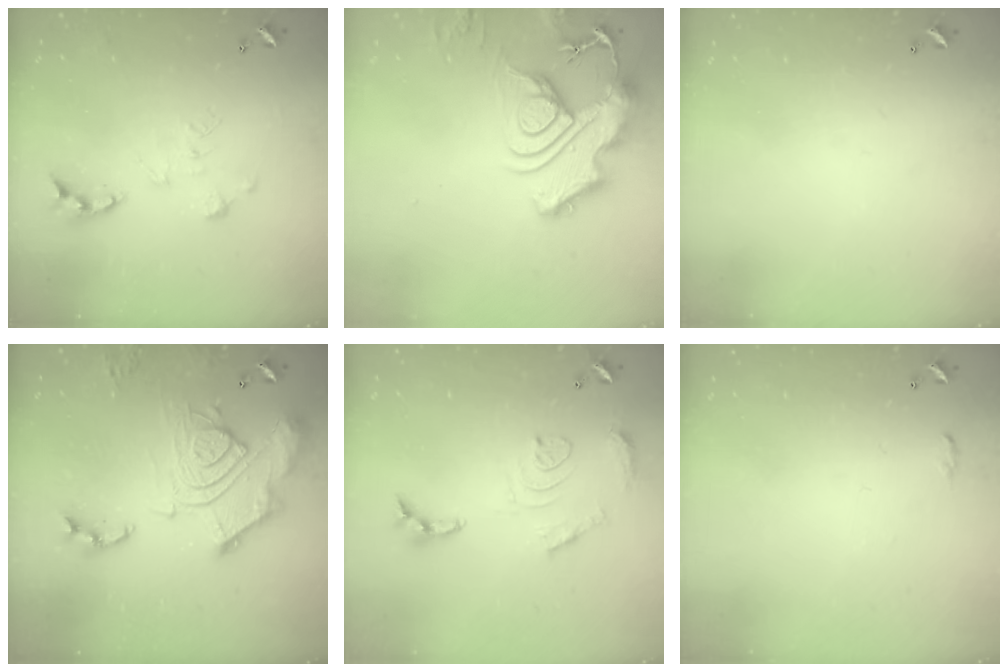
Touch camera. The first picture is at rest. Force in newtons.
{"total": 16.4, "press": 16.3, "slide": 1.5}
{"total": 0.0}
{"total": 21.5, "press": 21.4, "slide": 2.5}
{"total": 12.6, "press": 12.5, "slide": 1.3}
{"total": 4.7, "press": 4.7, "slide": 0.6}